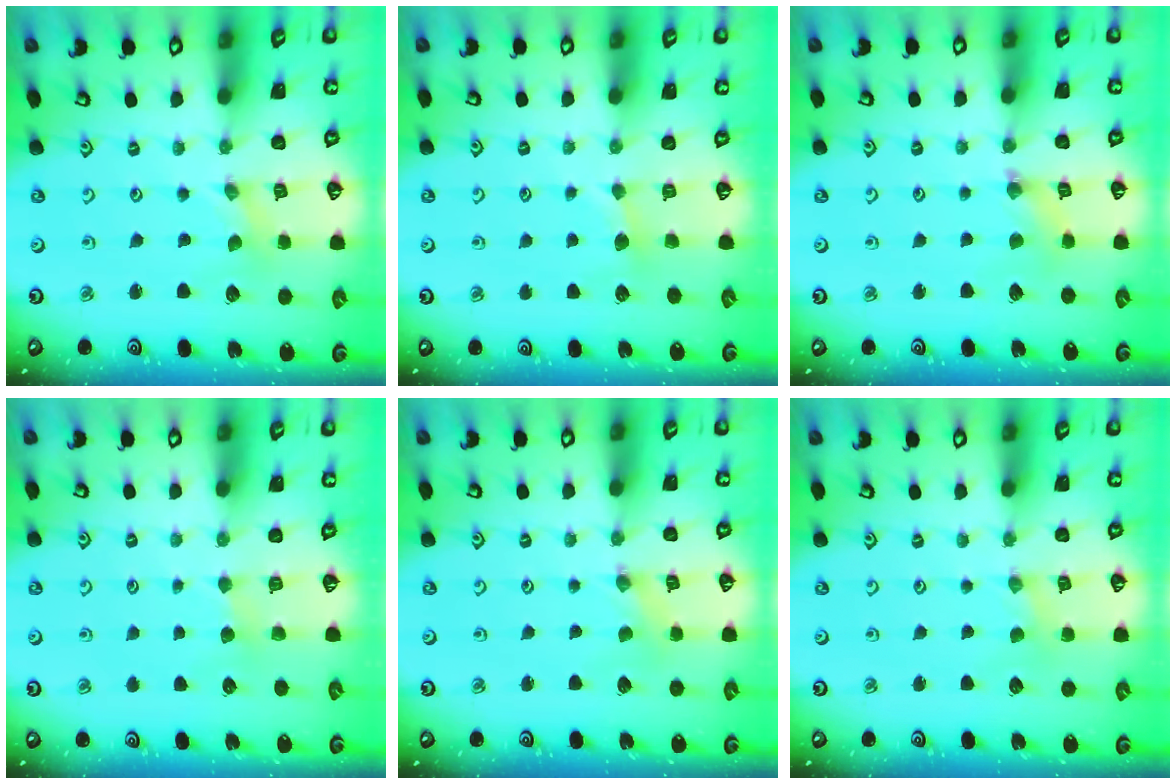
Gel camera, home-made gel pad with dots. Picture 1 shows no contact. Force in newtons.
{"total": 3.3, "press": 3.3, "slide": 0.5}
{"total": 2.0, "press": 2.0, "slide": 0.4}
{"total": 2.9, "press": 2.9, "slide": 0.3}
{"total": 0.0}
{"total": 0.6, "press": 0.6, "slide": 0.1}